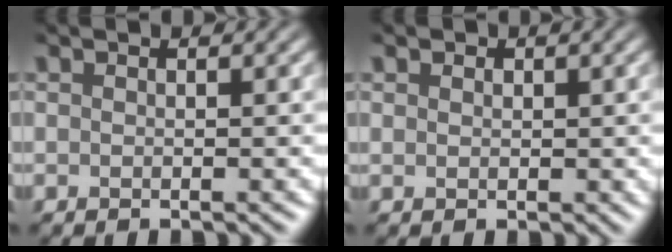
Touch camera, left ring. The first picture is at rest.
{"total": 1.0, "force": [0.4, 0.8, 0.3], "torque": [-0.004, -0.002, 0.006]}